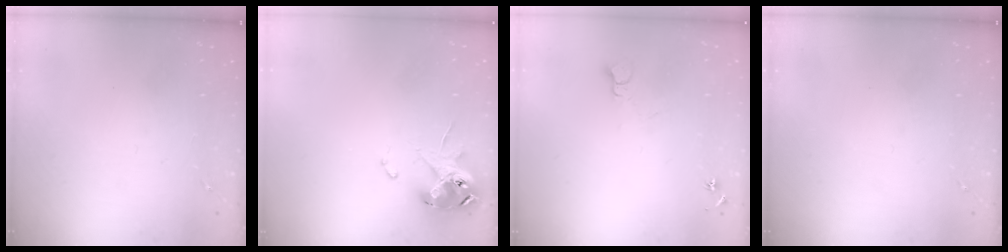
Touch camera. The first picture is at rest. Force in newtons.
{"total": 12.6, "press": 12.5, "slide": 1.7}
{"total": 4.9, "press": 4.9, "slide": 0.5}
{"total": 0.0}